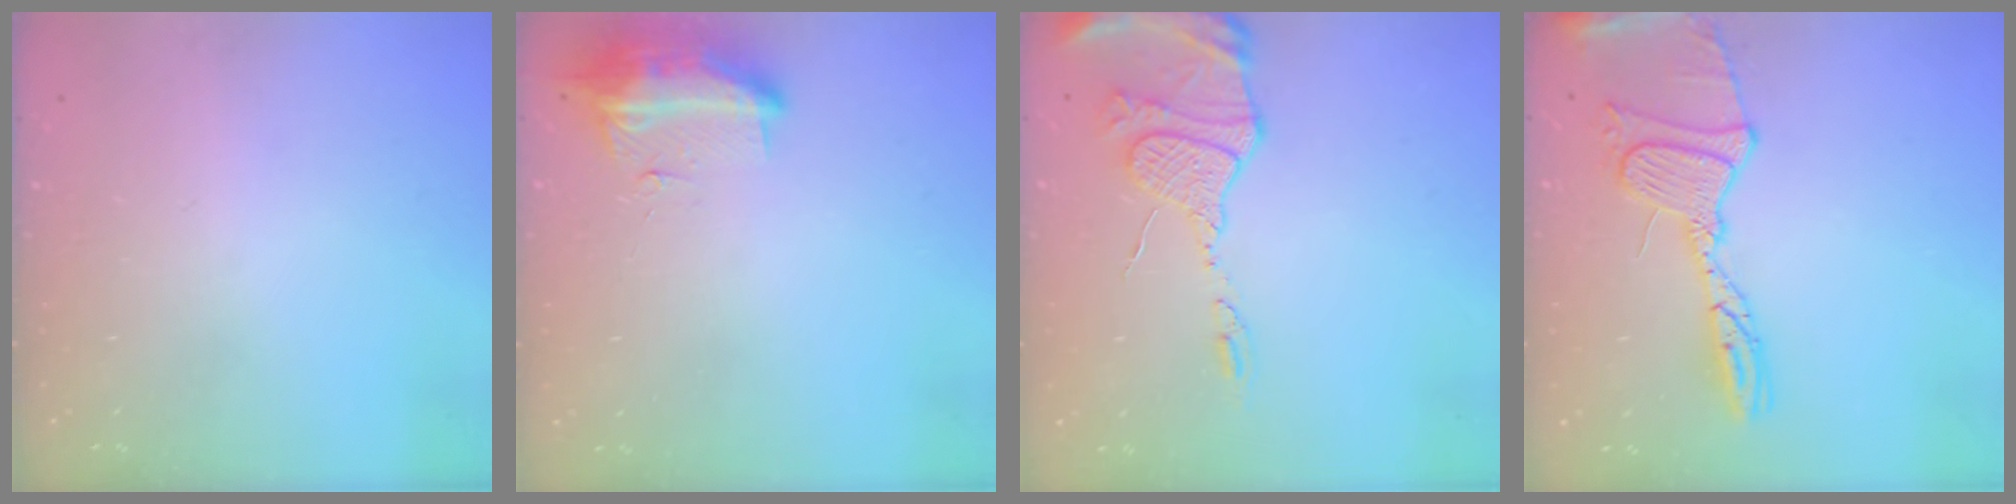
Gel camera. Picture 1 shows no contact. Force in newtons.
{"total": 19.3, "press": 12.1, "slide": 15.1}
{"total": 13.6, "press": 13.5, "slide": 1.1}
{"total": 17.1, "press": 17.1, "slide": 1.5}